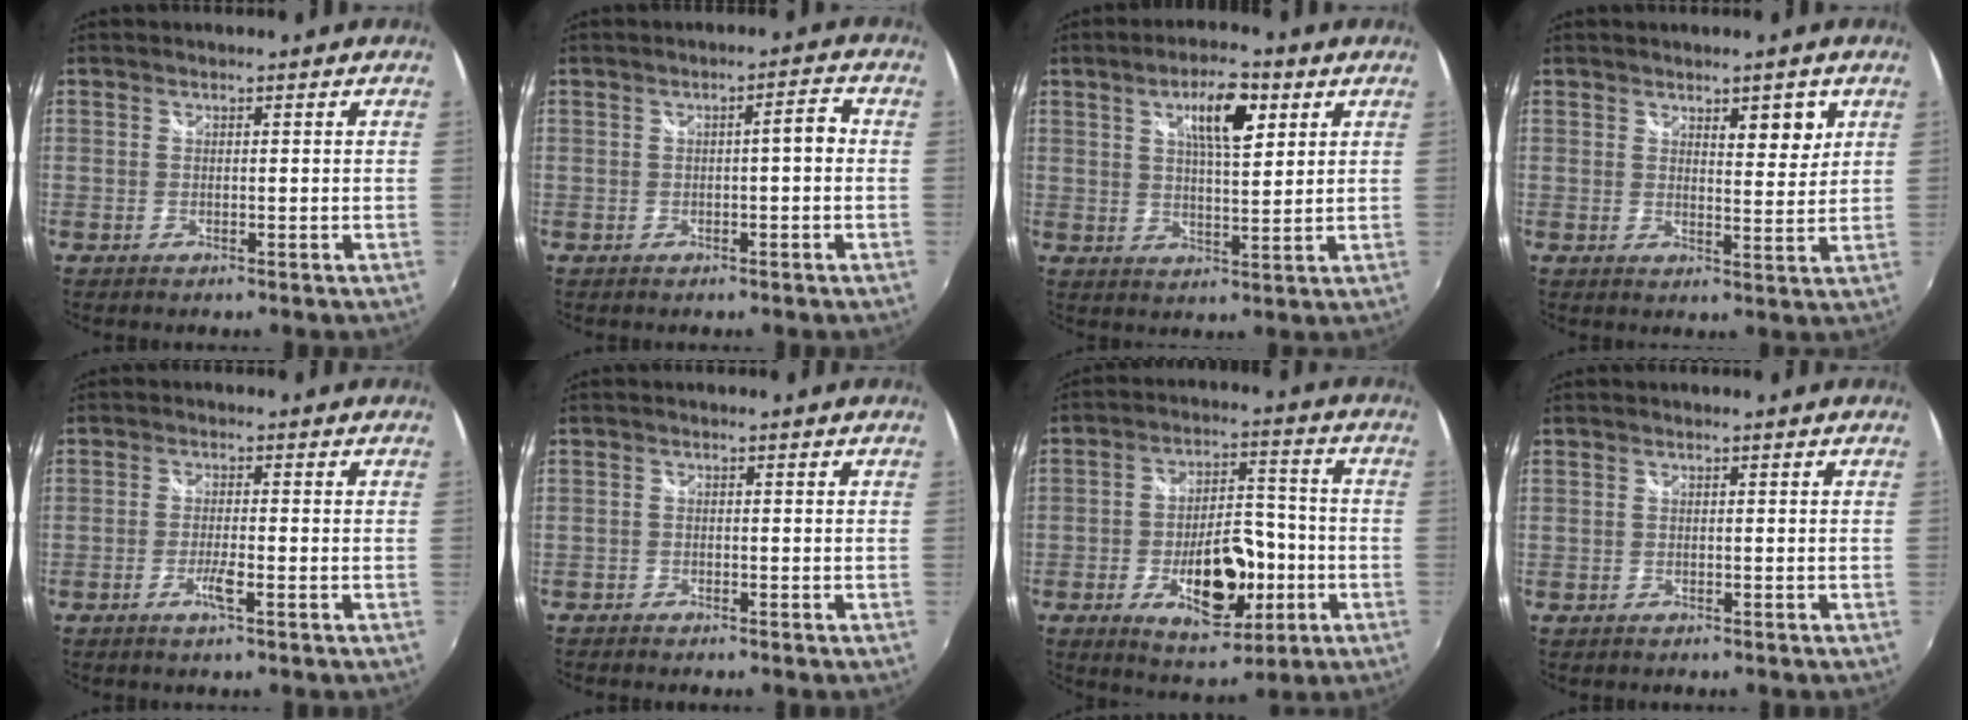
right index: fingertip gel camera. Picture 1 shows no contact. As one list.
[{"total": 3.0, "force": [-0.2, 0.6, 2.9], "torque": [-0.044, 0.011, -0.003]}, {"total": 8.8, "force": [3.9, 2.6, 7.4], "torque": [-0.122, 0.010, 0.064]}, {"total": 4.8, "force": [2.6, 1.7, 3.7], "torque": [-0.044, -0.003, 0.041]}, {"total": 2.6, "force": [-1.3, 0.1, 2.3], "torque": [-0.048, -0.003, -0.025]}, {"total": 1.7, "force": [-1.6, 0.6, 0.0], "torque": [-0.008, -0.006, -0.030]}, {"total": 14.7, "force": [-5.1, 6.7, 12.1], "torque": [-0.205, 0.009, -0.067]}, {"total": 0.6, "force": [-0.4, 0.4, -0.1], "torque": [0.001, -0.004, -0.006]}]